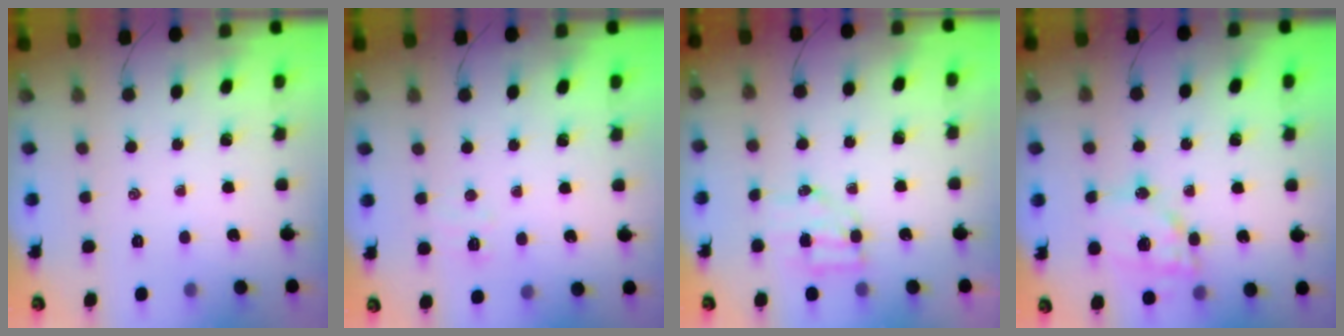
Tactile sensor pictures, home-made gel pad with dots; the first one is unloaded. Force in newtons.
{"total": 3.5, "press": 3.4, "slide": 1.1}
{"total": 5.6, "press": 5.6, "slide": 0.6}
{"total": 14.7, "press": 14.4, "slide": 3.1}